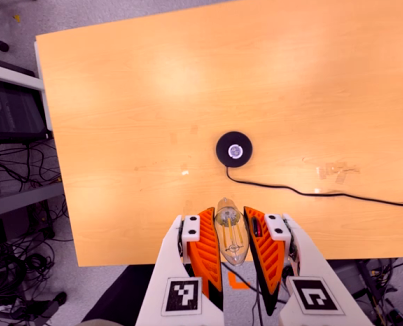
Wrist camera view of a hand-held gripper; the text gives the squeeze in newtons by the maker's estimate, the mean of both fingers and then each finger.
{"total": 19.0, "left": 20.2, "right": 17.9}